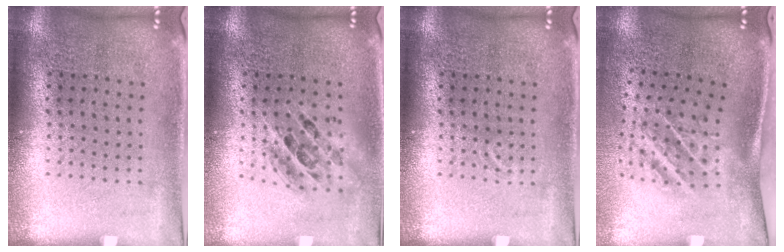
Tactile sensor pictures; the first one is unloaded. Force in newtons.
{"total": 1.4, "press": 1.2, "slide": 0.7}
{"total": 0.6, "press": 0.5, "slide": 0.3}
{"total": 1.9, "press": 1.1, "slide": 1.6}